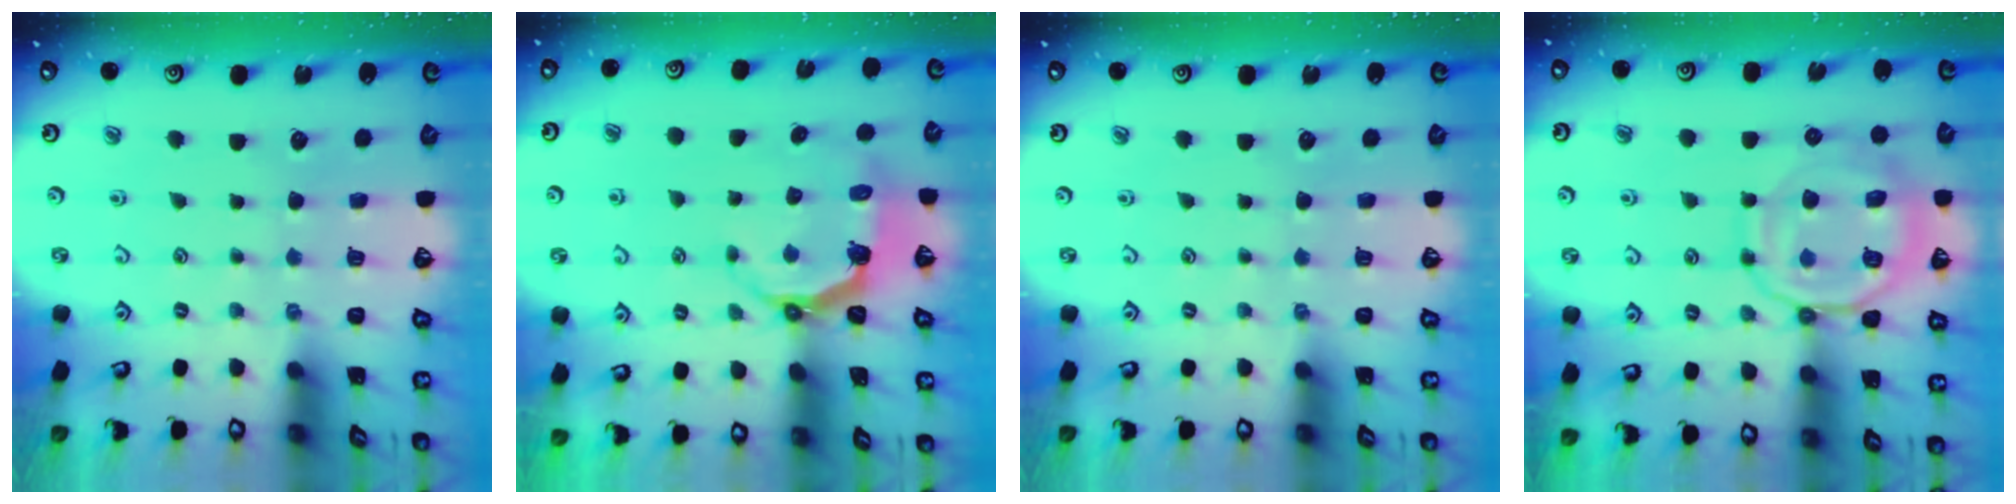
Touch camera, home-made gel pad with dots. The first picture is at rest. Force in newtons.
{"total": 4.9, "press": 3.2, "slide": 3.7}
{"total": 0.0}
{"total": 13.8, "press": 13.8, "slide": 1.5}